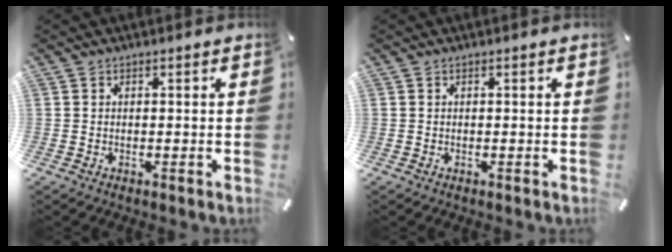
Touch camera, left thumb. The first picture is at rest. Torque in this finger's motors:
{"motor_torque": [0.00, 0.00, -0.01, 0.01, 0.00]}